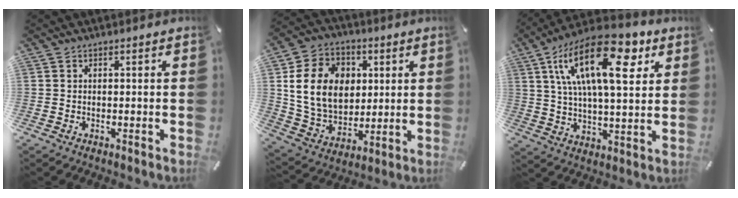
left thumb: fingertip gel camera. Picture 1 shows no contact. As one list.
[{"total": 16.4, "force": [3.0, 13.4, 8.9], "torque": [-0.176, 0.003, 0.060]}, {"total": 22.3, "force": [9.3, 9.8, 17.8], "torque": [-0.324, -0.024, 0.142]}]